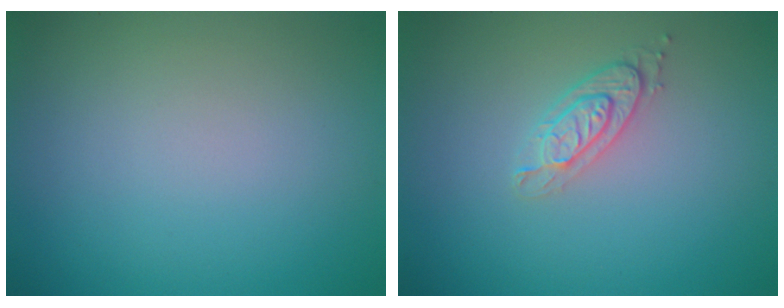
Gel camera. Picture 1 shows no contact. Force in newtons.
{"total": 2.0, "press": 1.9, "slide": 0.6}